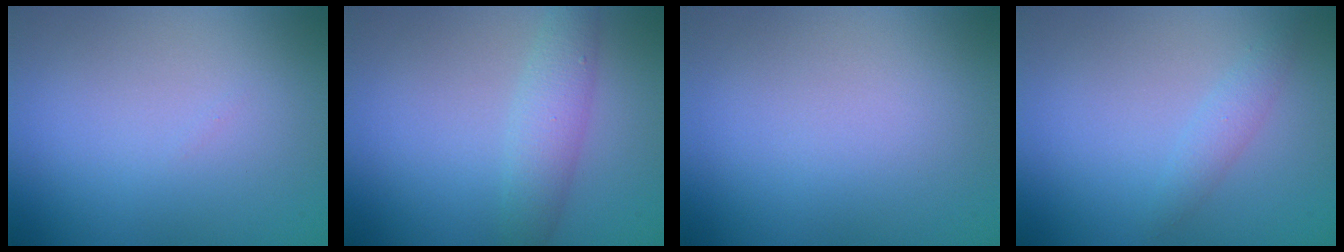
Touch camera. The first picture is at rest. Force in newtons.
{"total": 2.8, "press": 2.8, "slide": 0.0}
{"total": 0.0}
{"total": 1.4, "press": 1.4, "slide": 0.0}